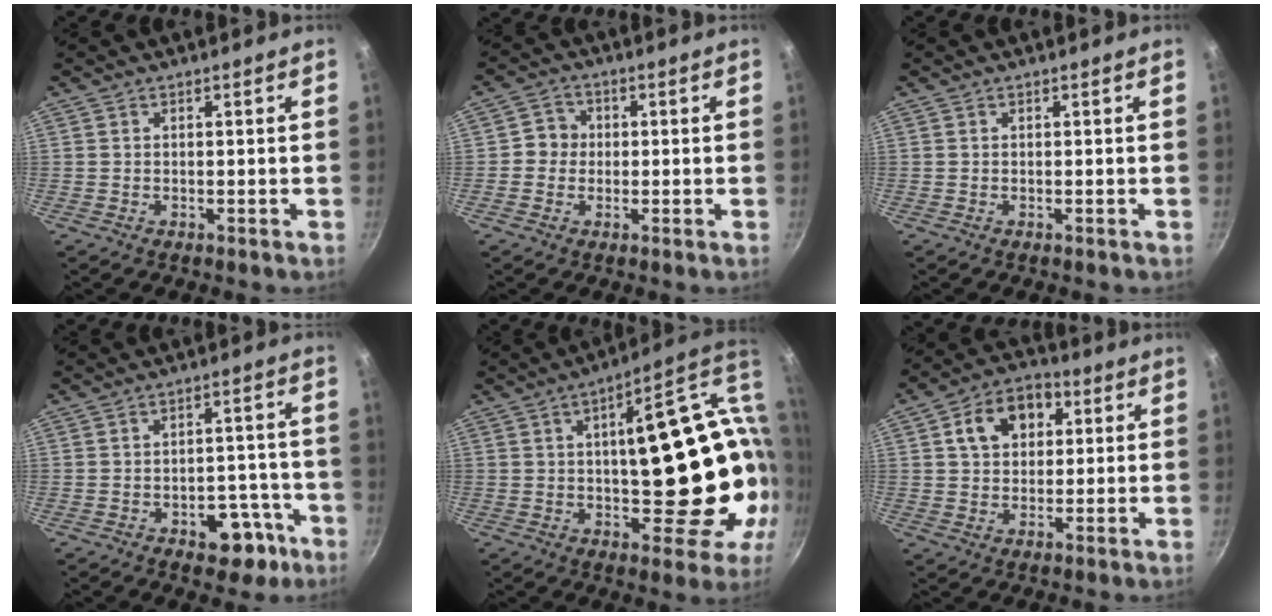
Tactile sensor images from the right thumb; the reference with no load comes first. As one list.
[{"total": 4.0, "force": [-0.2, 3.9, 1.2], "torque": [0.008, 0.009, -0.014]}, {"total": 0.0}, {"total": 9.1, "force": [-4.6, 5.6, 5.4], "torque": [-0.028, 0.046, -0.050]}, {"total": 25.4, "force": [2.8, 11.4, 22.5], "torque": [-0.266, 0.001, 0.055]}, {"total": 10.7, "force": [3.0, 7.9, 6.5], "torque": [-0.073, 0.016, 0.037]}]